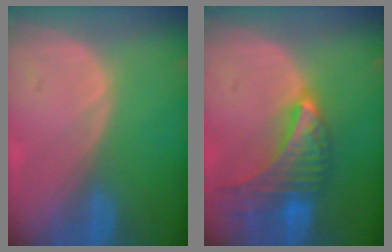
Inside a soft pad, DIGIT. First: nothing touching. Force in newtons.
{"total": 9.4, "press": 8.4, "slide": 4.3}